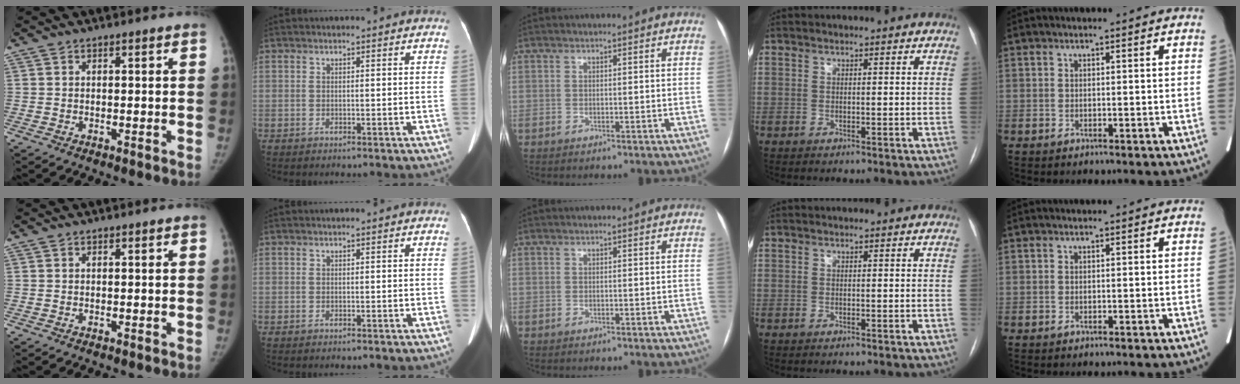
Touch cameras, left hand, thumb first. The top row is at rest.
{}